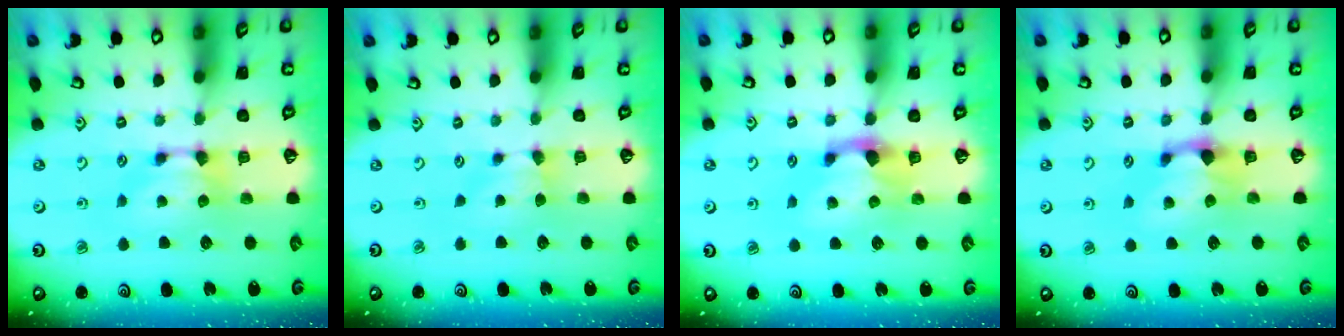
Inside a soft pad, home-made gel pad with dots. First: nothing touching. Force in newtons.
{"total": 1.2, "press": 1.1, "slide": 0.4}
{"total": 1.9, "press": 1.4, "slide": 1.3}
{"total": 1.2, "press": 0.4, "slide": 1.2}